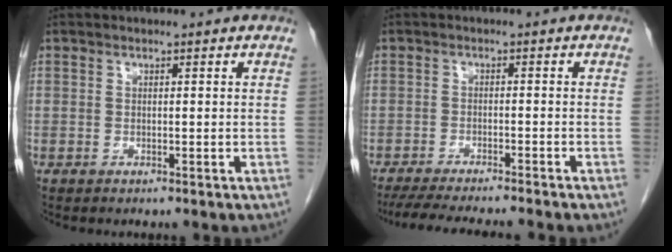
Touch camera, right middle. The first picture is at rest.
{"total": 10.7, "force": [-9.4, 0.0, 5.1], "torque": [-0.061, -0.017, -0.141]}